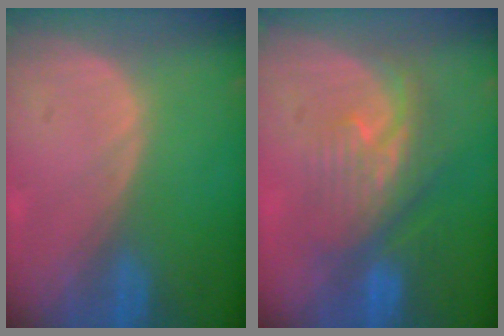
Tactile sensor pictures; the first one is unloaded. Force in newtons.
{"total": 7.9, "press": 7.5, "slide": 2.5}